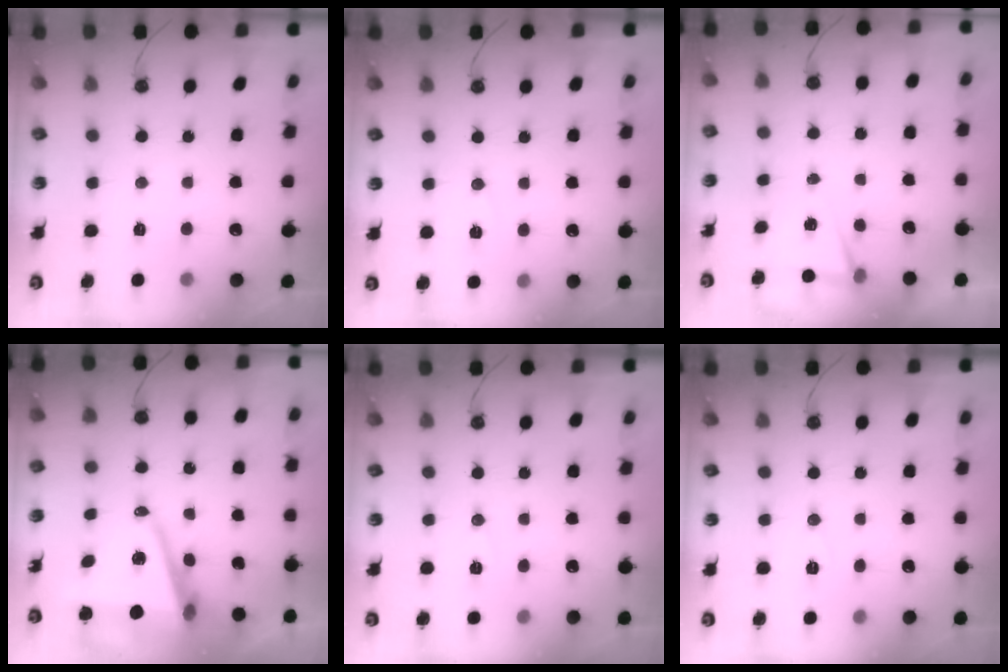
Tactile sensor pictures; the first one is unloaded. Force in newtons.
{"total": 6.7, "press": 4.9, "slide": 4.4}
{"total": 4.9, "press": 2.1, "slide": 4.5}
{"total": 10.2, "press": 9.4, "slide": 4.1}
{"total": 6.2, "press": 4.2, "slide": 4.6}
{"total": 6.2, "press": 4.3, "slide": 4.5}